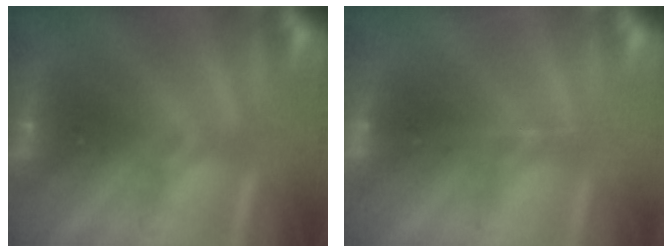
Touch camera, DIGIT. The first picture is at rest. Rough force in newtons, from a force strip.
{"total": 1.5}